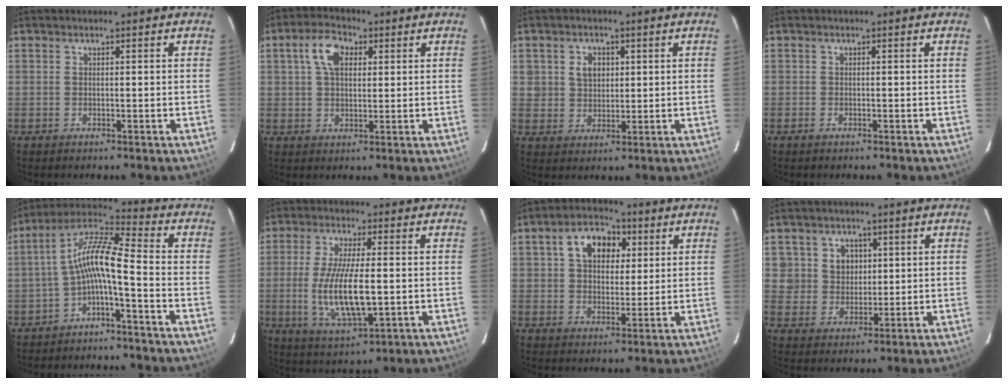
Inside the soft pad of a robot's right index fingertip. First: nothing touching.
{"total": 6.6, "force": [2.2, 4.0, 4.8], "torque": [-0.091, 0.022, 0.041]}
{"total": 4.8, "force": [1.5, 4.1, 2.1], "torque": [-0.035, 0.013, 0.032]}
{"total": 0.6, "force": [-0.5, 0.3, 0.2], "torque": [-0.005, -0.001, -0.010]}
{"total": 9.2, "force": [-3.0, 1.4, 8.6], "torque": [-0.191, 0.023, -0.060]}
{"total": 12.7, "force": [-1.5, 3.8, 12.1], "torque": [-0.238, -0.016, -0.021]}
{"total": 9.4, "force": [3.2, 6.4, 6.2], "torque": [-0.110, 0.030, 0.054]}
{"total": 6.4, "force": [2.0, 6.0, 1.2], "torque": [-0.024, 0.021, 0.043]}